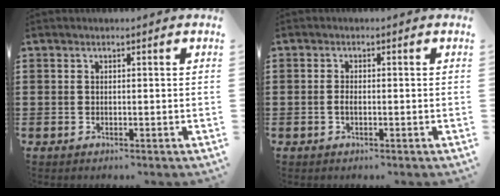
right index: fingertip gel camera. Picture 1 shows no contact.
{"total": 1.2, "force": [-0.3, 0.5, 1.1], "torque": [-0.020, 0.000, -0.006]}